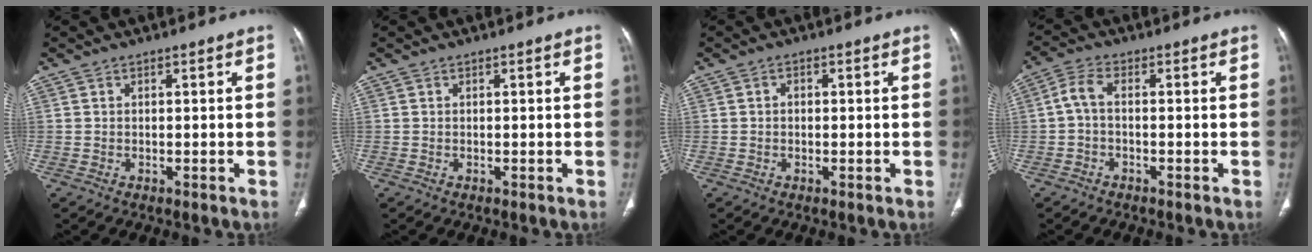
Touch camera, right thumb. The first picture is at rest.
{"total": 0.0}
{"total": 1.1, "force": [0.1, 0.8, 0.7], "torque": [-0.007, 0.005, -0.001]}
{"total": 3.6, "force": [-0.6, 1.6, 3.2], "torque": [-0.068, 0.013, -0.020]}